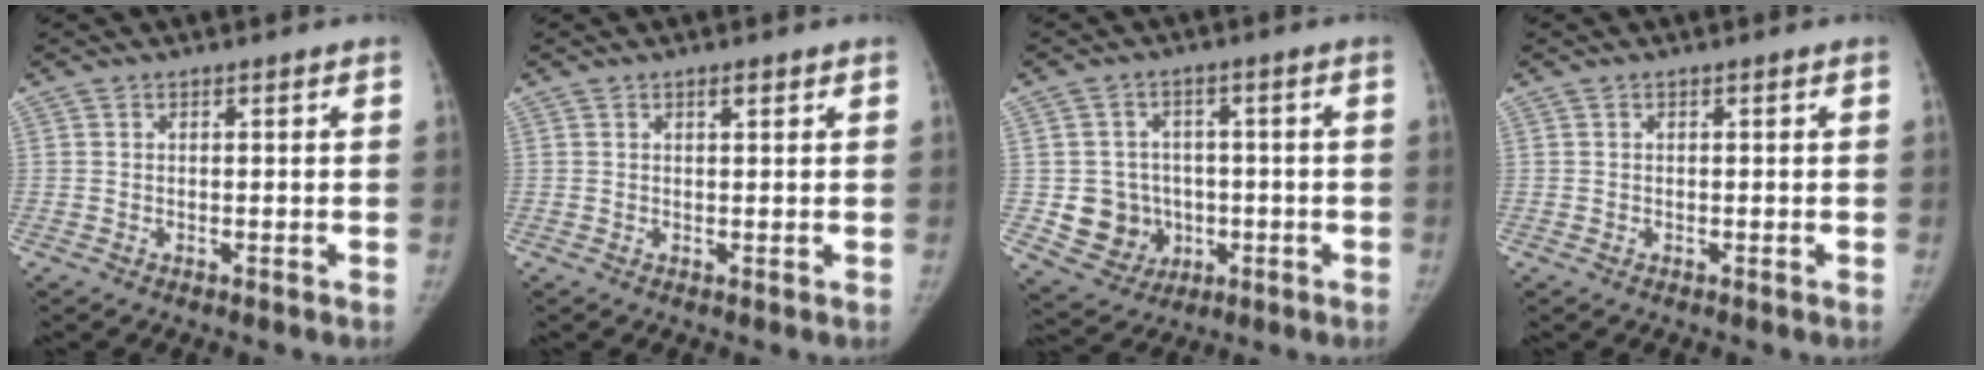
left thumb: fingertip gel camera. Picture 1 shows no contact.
{"total": 1.1, "force": [0.7, 0.4, 0.8], "torque": [-0.011, -0.002, 0.011]}
{"total": 8.9, "force": [-1.3, 8.3, 2.9], "torque": [-0.015, 0.009, -0.007]}
{"total": 0.0}